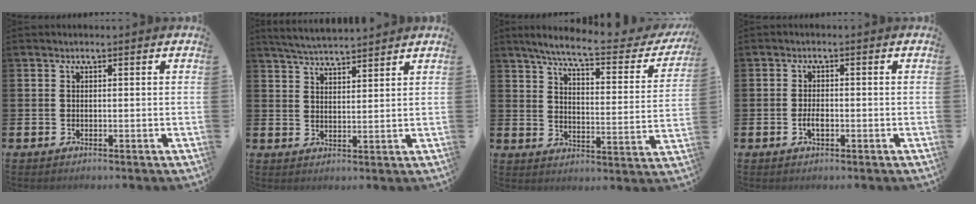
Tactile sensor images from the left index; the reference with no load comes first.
{"total": 4.4, "force": [4.3, 0.0, 0.4], "torque": [-0.017, -0.024, 0.077]}
{"total": 7.3, "force": [6.4, 0.6, 3.5], "torque": [-0.089, -0.042, 0.101]}
{"total": 2.0, "force": [-0.6, 1.0, 1.7], "torque": [-0.026, -0.001, -0.012]}